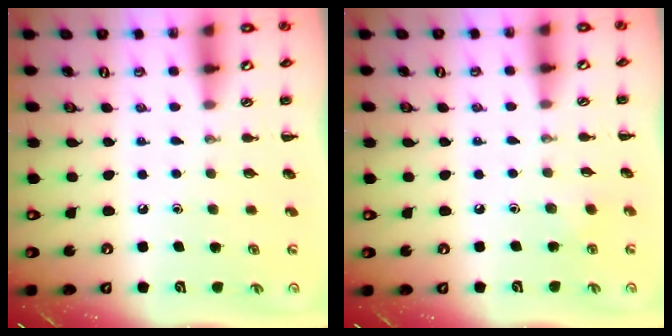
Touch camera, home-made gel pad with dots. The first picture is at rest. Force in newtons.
{"total": 2.0, "press": 1.9, "slide": 0.7}